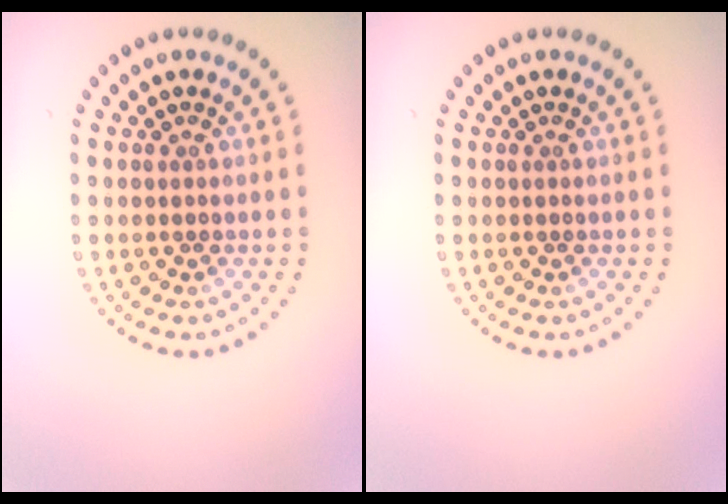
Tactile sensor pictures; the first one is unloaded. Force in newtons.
{"total": 0.0}